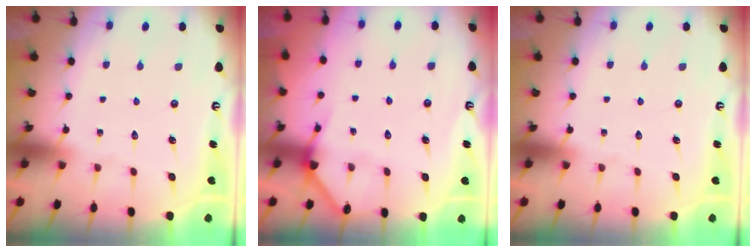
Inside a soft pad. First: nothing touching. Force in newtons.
{"total": 4.5, "press": 4.5, "slide": 0.3}
{"total": 0.0}